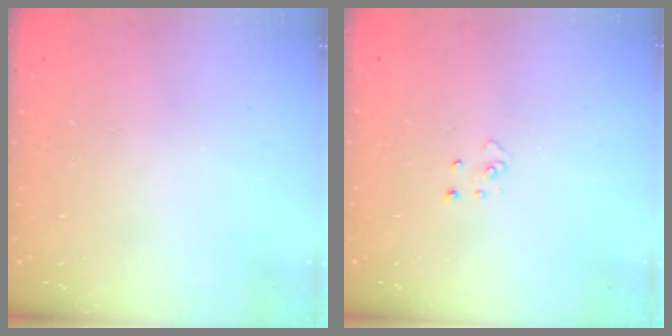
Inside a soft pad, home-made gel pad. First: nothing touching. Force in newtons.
{"total": 3.7, "press": 3.7, "slide": 0.3}